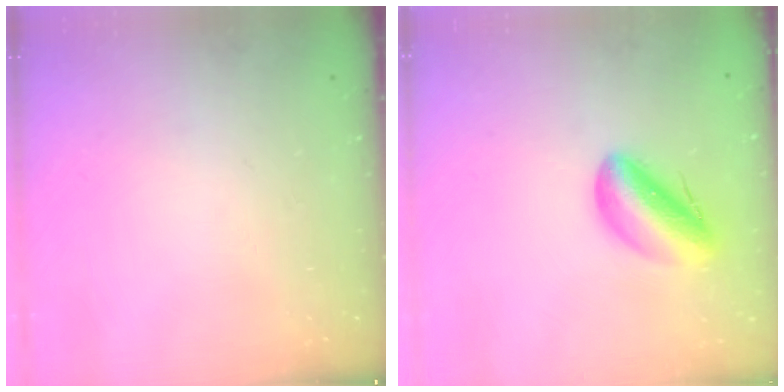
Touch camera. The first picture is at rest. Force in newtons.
{"total": 10.1, "press": 9.6, "slide": 3.0}